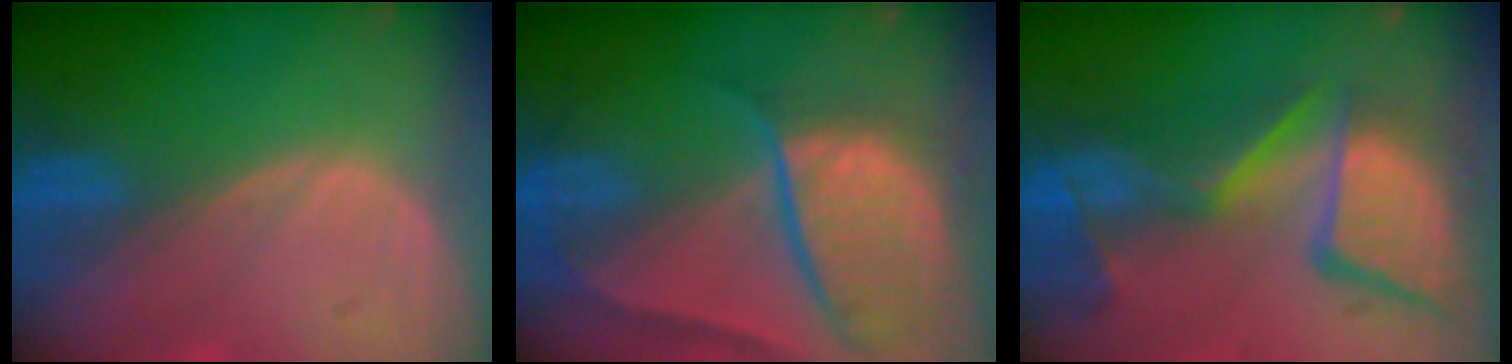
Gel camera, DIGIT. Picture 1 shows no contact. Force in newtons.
{"total": 10.7, "press": 8.9, "slide": 5.9}
{"total": 13.5, "press": 11.1, "slide": 7.7}